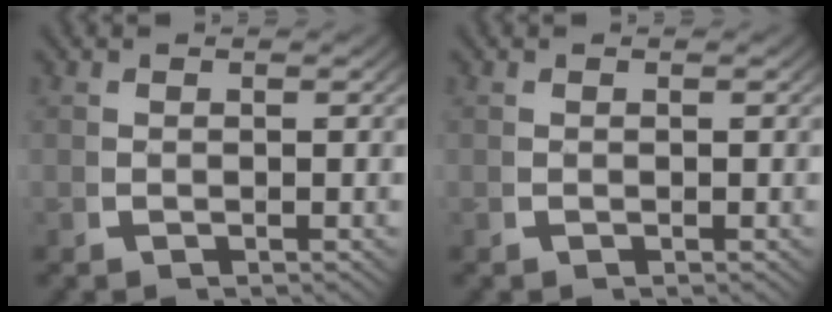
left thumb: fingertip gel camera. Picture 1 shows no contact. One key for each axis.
{"total": 0.0}